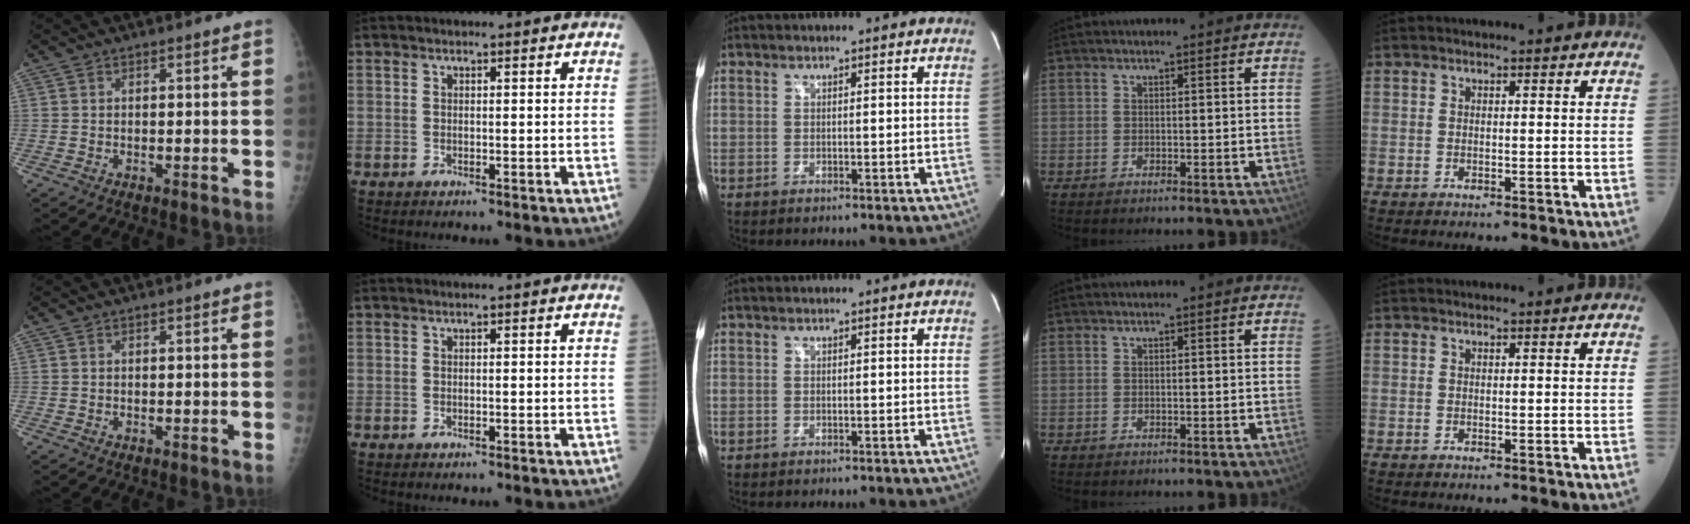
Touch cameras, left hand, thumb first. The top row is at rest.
{}